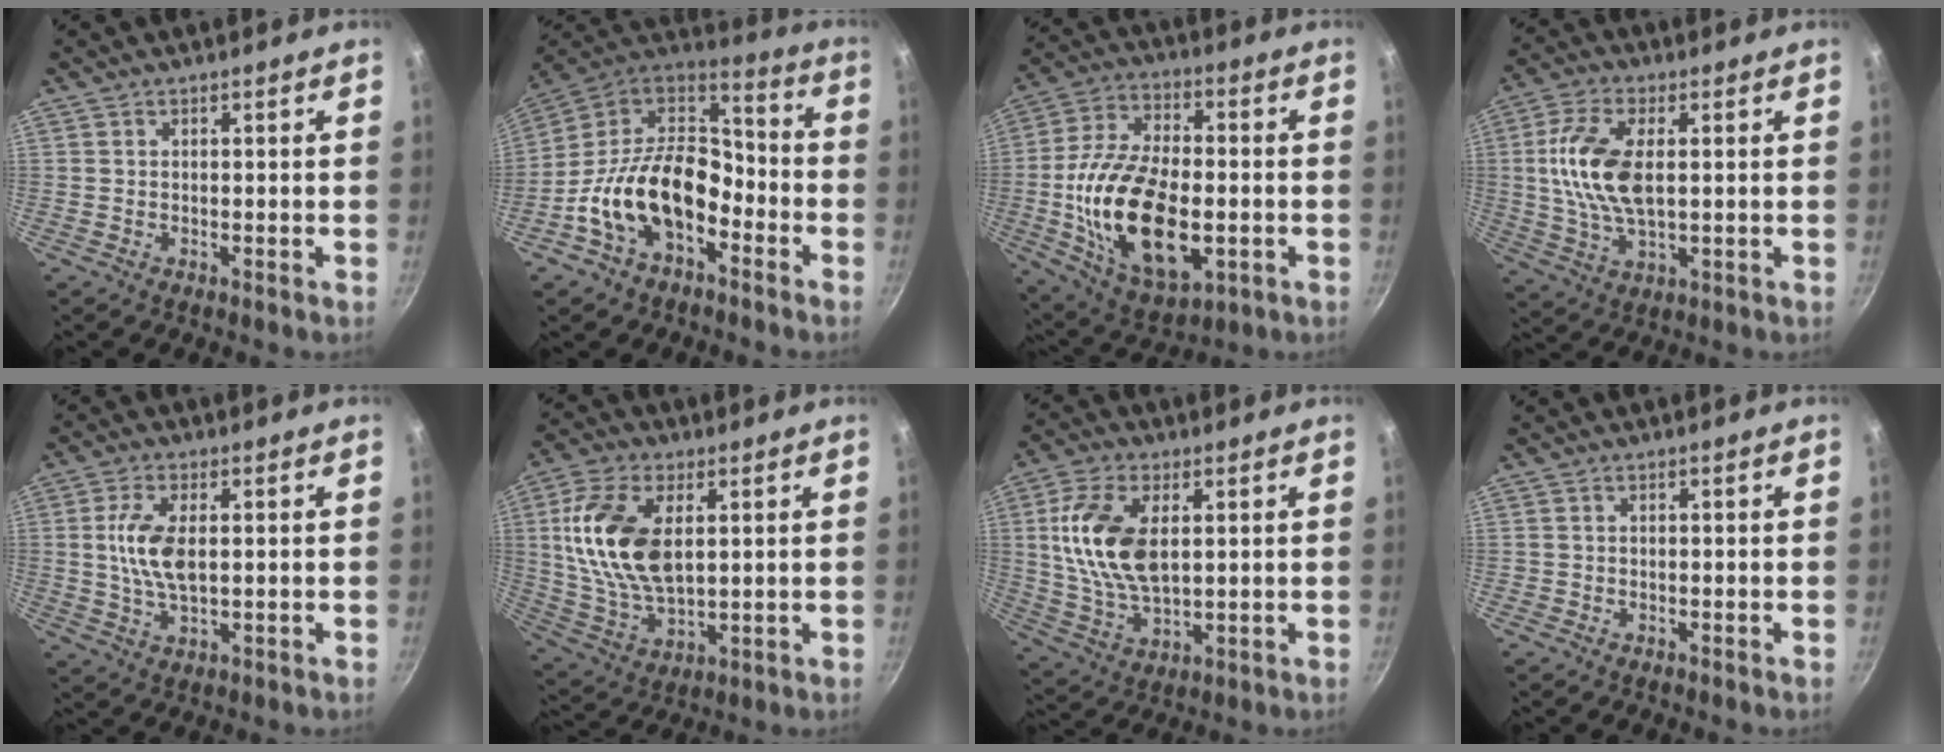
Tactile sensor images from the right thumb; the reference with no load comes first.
{"total": 19.9, "force": [-6.8, 12.6, 13.7], "torque": [-0.210, 0.070, -0.137]}
{"total": 23.5, "force": [-3.8, 12.9, 19.3], "torque": [-0.350, 0.015, -0.059]}
{"total": 12.7, "force": [1.4, 6.5, 10.8], "torque": [-0.210, 0.007, 0.024]}
{"total": 8.6, "force": [0.8, 4.3, 7.4], "torque": [-0.146, 0.001, 0.016]}
{"total": 17.0, "force": [3.5, 9.7, 13.5], "torque": [-0.249, -0.008, 0.073]}
{"total": 14.9, "force": [2.9, 8.4, 12.0], "torque": [-0.224, -0.009, 0.059]}
{"total": 0.6, "force": [-0.2, 0.5, 0.0], "torque": [0.001, 0.002, -0.005]}